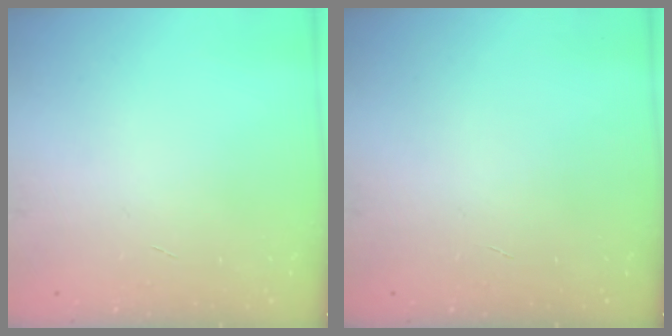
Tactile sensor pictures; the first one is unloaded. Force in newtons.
{"total": 0.0}